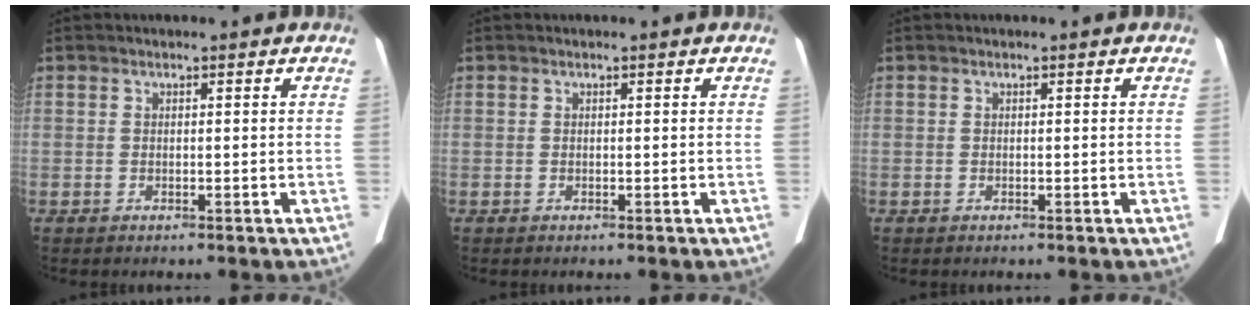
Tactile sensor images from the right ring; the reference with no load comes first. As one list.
[{"total": 0.0}, {"total": 0.0}]